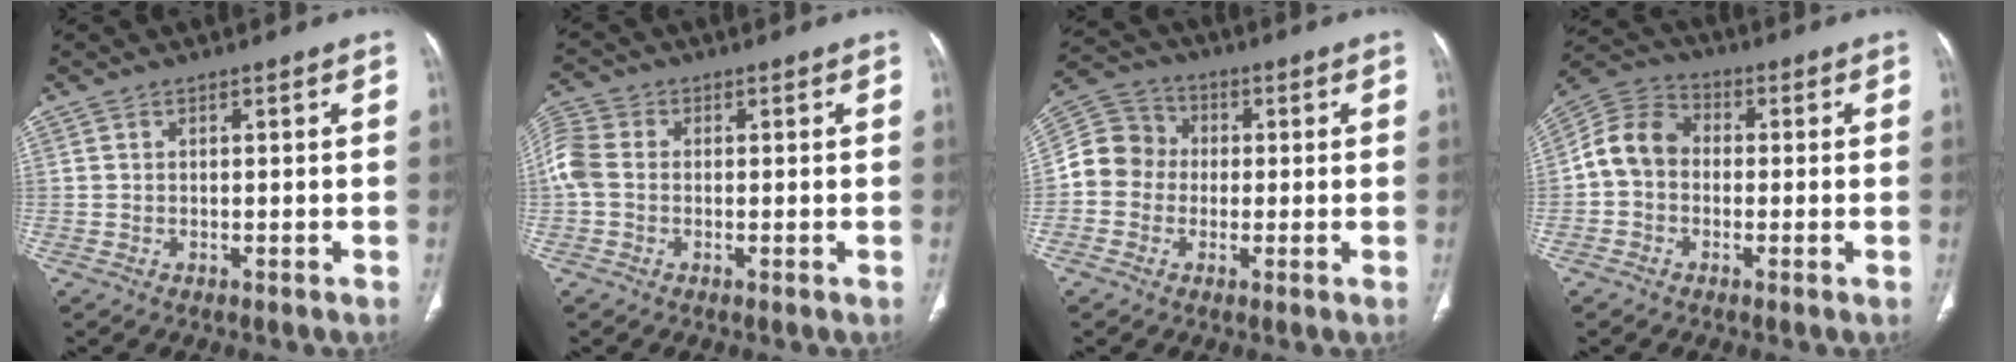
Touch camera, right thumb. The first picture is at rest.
{"total": 6.7, "force": [-0.2, 5.1, 4.3], "torque": [-0.111, 0.018, -0.010]}
{"total": 9.2, "force": [-0.6, 8.4, 3.7], "torque": [-0.051, 0.033, -0.024]}
{"total": 8.9, "force": [-0.6, 7.2, 5.1], "torque": [-0.083, 0.031, -0.027]}